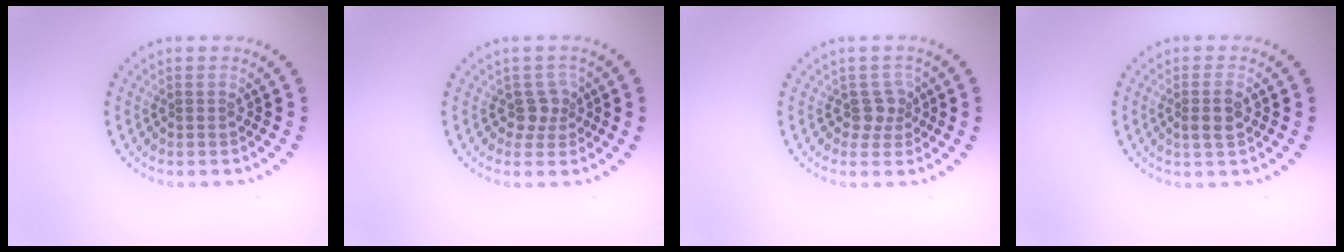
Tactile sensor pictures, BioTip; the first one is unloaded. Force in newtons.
{"total": 1.8, "press": 1.4, "slide": 1.1}
{"total": 1.7, "press": 1.4, "slide": 1.0}
{"total": 1.7, "press": 1.6, "slide": 0.5}